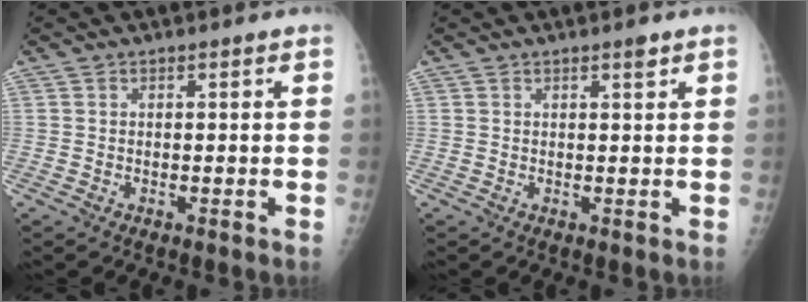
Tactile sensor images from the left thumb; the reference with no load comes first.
{"total": 1.2, "force": [0.8, 0.3, 0.8], "torque": [-0.008, -0.004, 0.012]}